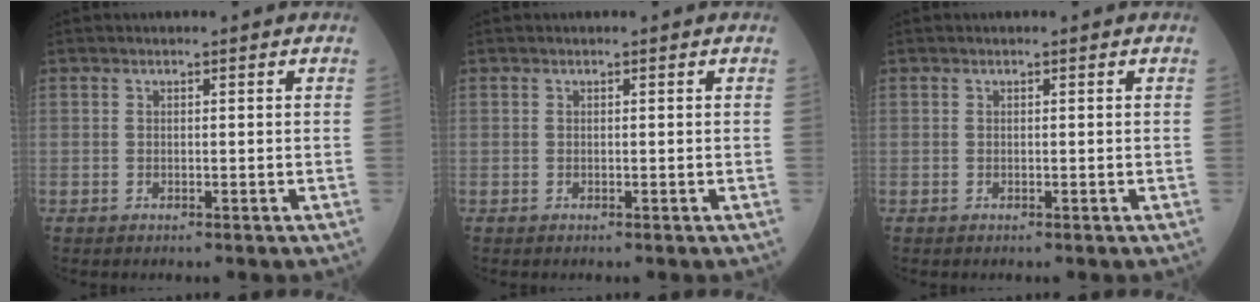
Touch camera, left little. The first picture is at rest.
{"total": 0.0}
{"total": 0.0}